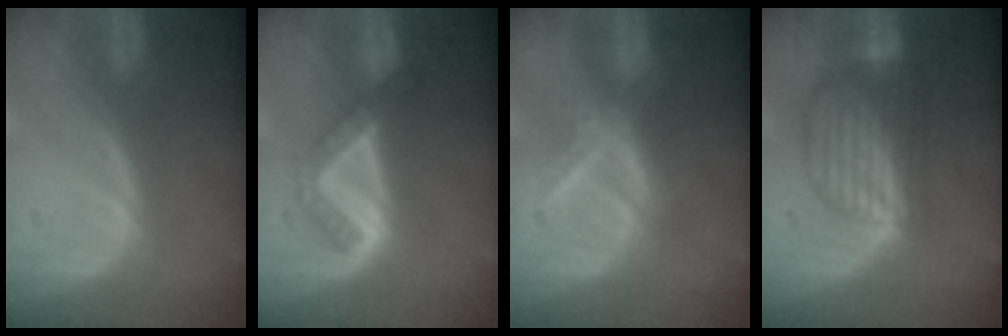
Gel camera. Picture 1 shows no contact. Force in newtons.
{"total": 5.4, "press": 4.7, "slide": 2.7}
{"total": 5.5, "press": 5.4, "slide": 0.5}
{"total": 7.4, "press": 7.2, "slide": 1.7}